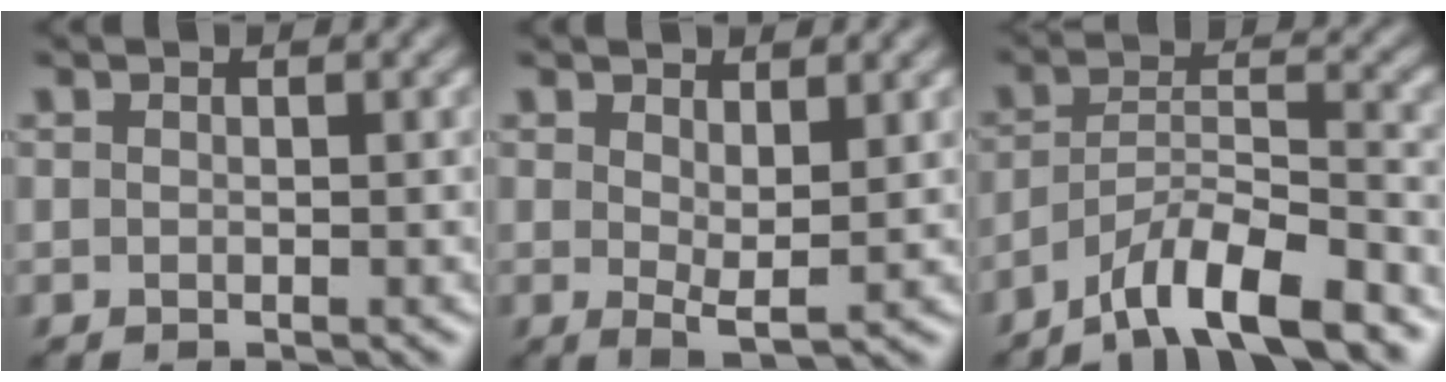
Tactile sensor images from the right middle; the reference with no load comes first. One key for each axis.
{"total": 2.5, "fx": 1.1, "fy": 0.8, "fz": 2.1, "tx": -0.038, "ty": -0.010, "tz": 0.021}
{"total": 8.3, "fx": -6.3, "fy": 1.7, "fz": 5.2, "tx": -0.082, "ty": 0.008, "tz": -0.113}